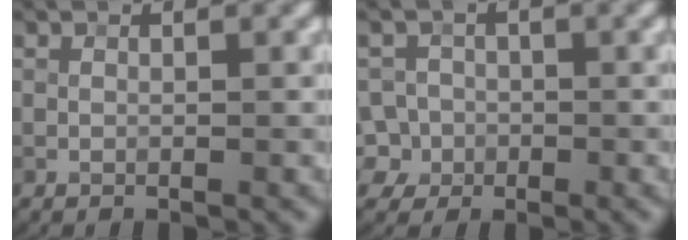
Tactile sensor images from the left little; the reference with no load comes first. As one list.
[{"total": 4.7, "force": [-2.0, 4.2, 1.0], "torque": [-0.001, 0.001, -0.049]}]